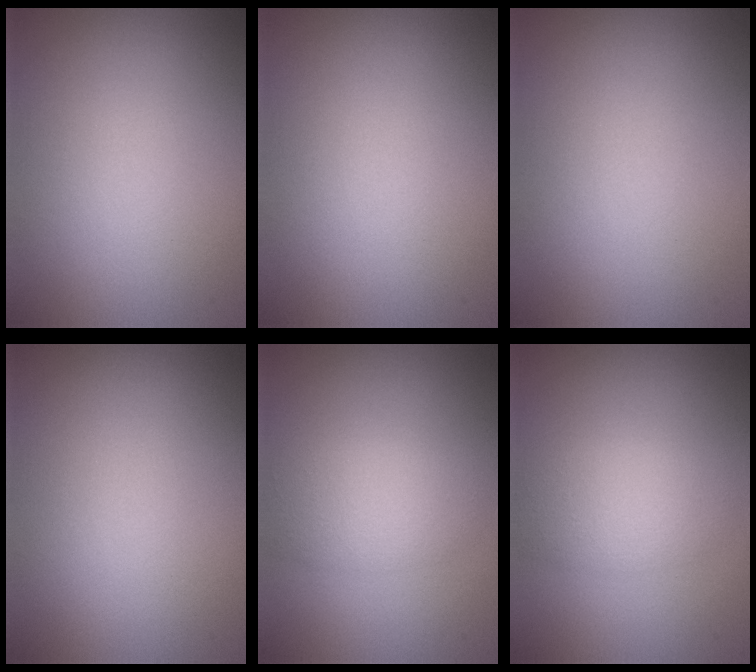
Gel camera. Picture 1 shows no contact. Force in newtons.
{"total": 0.0}
{"total": 0.0}
{"total": 0.0}
{"total": 2.9, "press": 2.9, "slide": 0.1}
{"total": 3.0, "press": 3.0, "slide": 0.0}